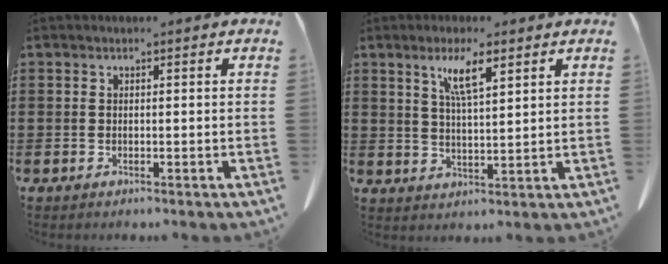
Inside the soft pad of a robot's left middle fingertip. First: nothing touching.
{"total": 6.1, "force": [3.6, 1.3, 4.7], "torque": [-0.103, 0.007, 0.062]}